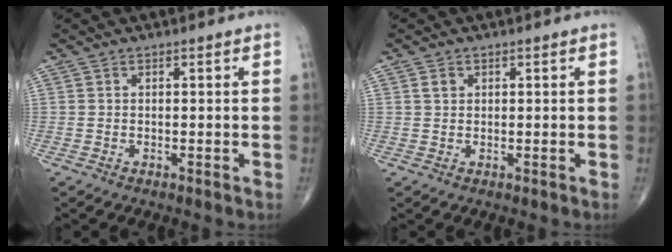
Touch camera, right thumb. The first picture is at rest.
{"total": 1.5, "force": [0.6, 1.1, 0.7], "torque": [-0.007, 0.000, 0.010]}